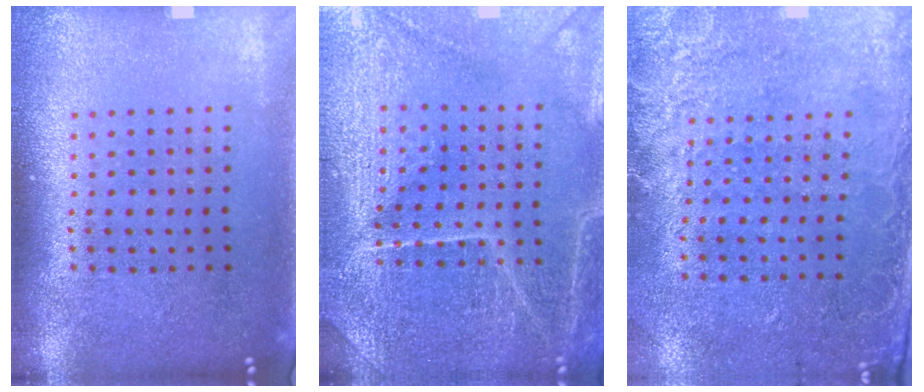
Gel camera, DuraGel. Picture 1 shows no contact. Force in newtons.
{"total": 4.3, "press": 4.2, "slide": 1.1}
{"total": 2.5, "press": 1.9, "slide": 1.6}